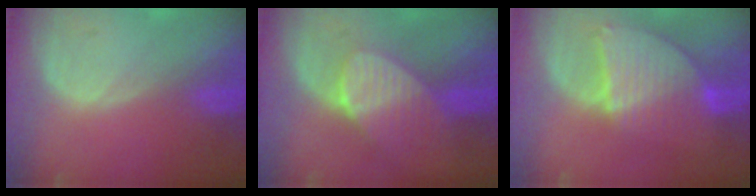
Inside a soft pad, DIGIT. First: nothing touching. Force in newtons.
{"total": 7.3, "press": 6.8, "slide": 2.7}
{"total": 8.5, "press": 7.4, "slide": 4.1}